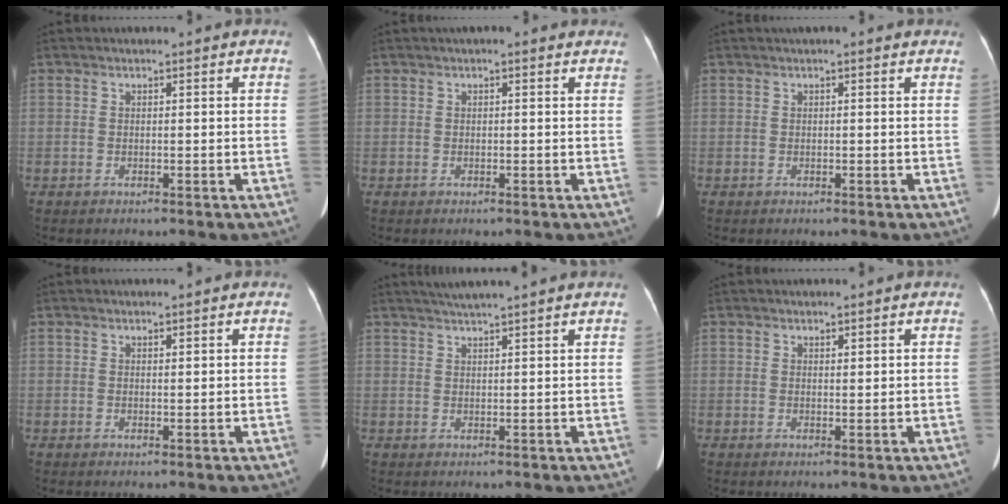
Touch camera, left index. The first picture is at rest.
{"total": 2.4, "force": [1.8, 0.5, 1.5], "torque": [-0.016, 0.022, 0.019]}
{"total": 2.7, "force": [2.1, 0.4, 1.7], "torque": [-0.020, 0.025, 0.026]}
{"total": 0.5, "force": [0.4, 0.1, 0.3], "torque": [-0.006, -0.004, 0.006]}
{"total": 4.9, "force": [4.3, -0.9, 2.3], "torque": [-0.036, 0.021, 0.067]}
{"total": 1.0, "force": [0.7, 0.3, 0.6], "torque": [-0.010, -0.004, 0.012]}